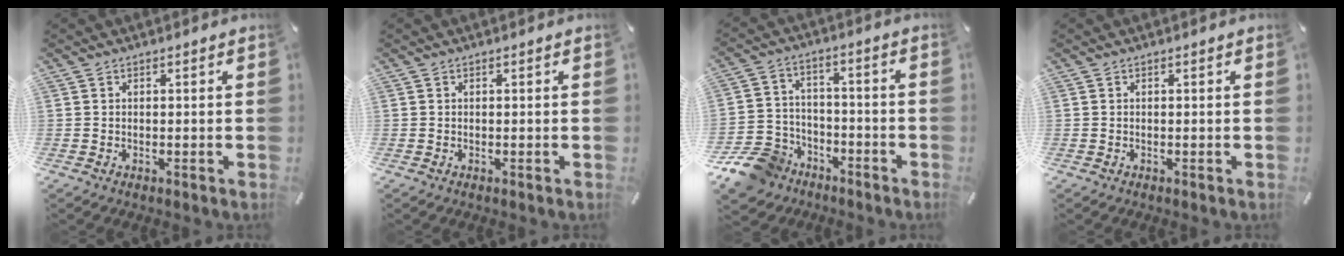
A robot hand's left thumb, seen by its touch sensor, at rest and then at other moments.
{"total": 0.0}
{"total": 12.5, "force": [-8.0, 8.9, 3.6], "torque": [-0.080, 0.060, -0.141]}
{"total": 0.0}